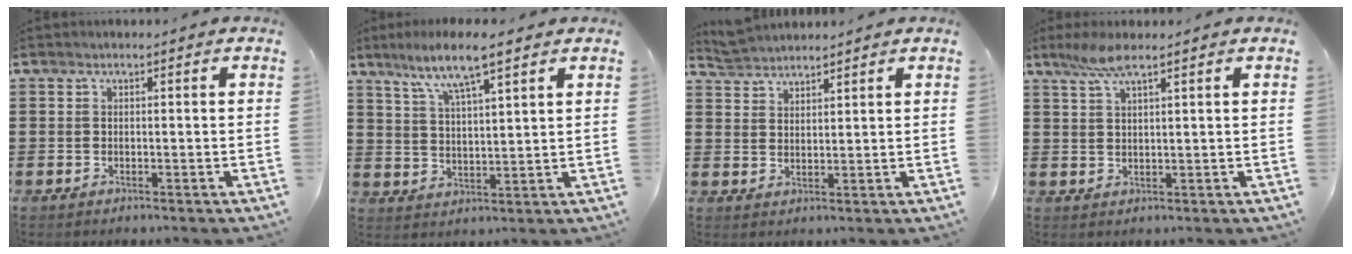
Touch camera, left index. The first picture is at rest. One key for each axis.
{"total": 7.0, "fx": 5.1, "fy": 0.6, "fz": 4.7, "tx": -0.107, "ty": -0.012, "tz": 0.087}
{"total": 3.4, "fx": 3.4, "fy": 0.3, "fz": 0.0, "tx": -0.011, "ty": -0.007, "tz": 0.066}
{"total": 4.5, "fx": 2.8, "fy": 0.9, "fz": 3.3, "tx": -0.073, "ty": 0.005, "tz": 0.051}